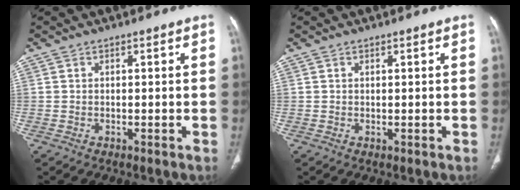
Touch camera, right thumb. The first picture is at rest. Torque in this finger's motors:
{"motor_torque": [1.00, 0.20, 0.05, -0.33, -0.02]}